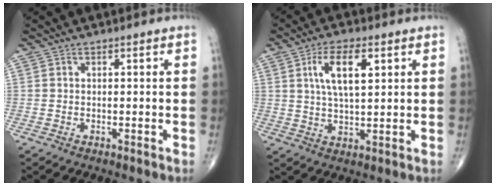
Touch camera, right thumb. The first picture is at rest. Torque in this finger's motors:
{"motor_torque": [-0.41, 0.51, 0.97, 0.36, 0.34]}